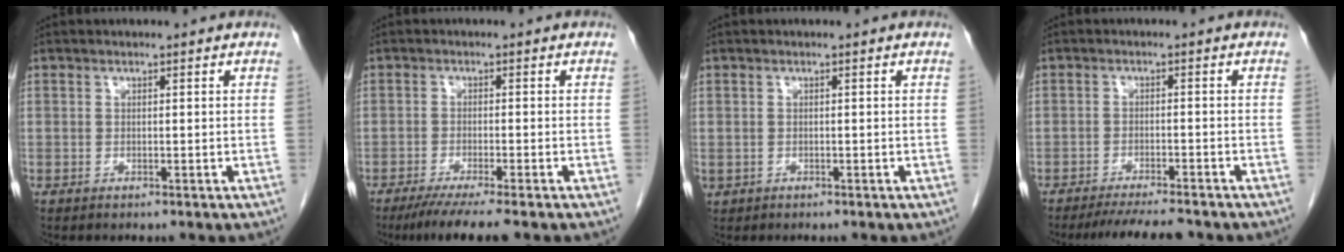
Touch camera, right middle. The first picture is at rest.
{"total": 7.0, "force": [-5.4, -0.1, 4.4], "torque": [-0.063, -0.017, -0.085]}
{"total": 0.7, "force": [-0.3, 0.6, 0.2], "torque": [-0.006, 0.003, 0.002]}
{"total": 7.8, "force": [-7.0, 0.7, 3.3], "torque": [-0.041, -0.014, -0.107]}